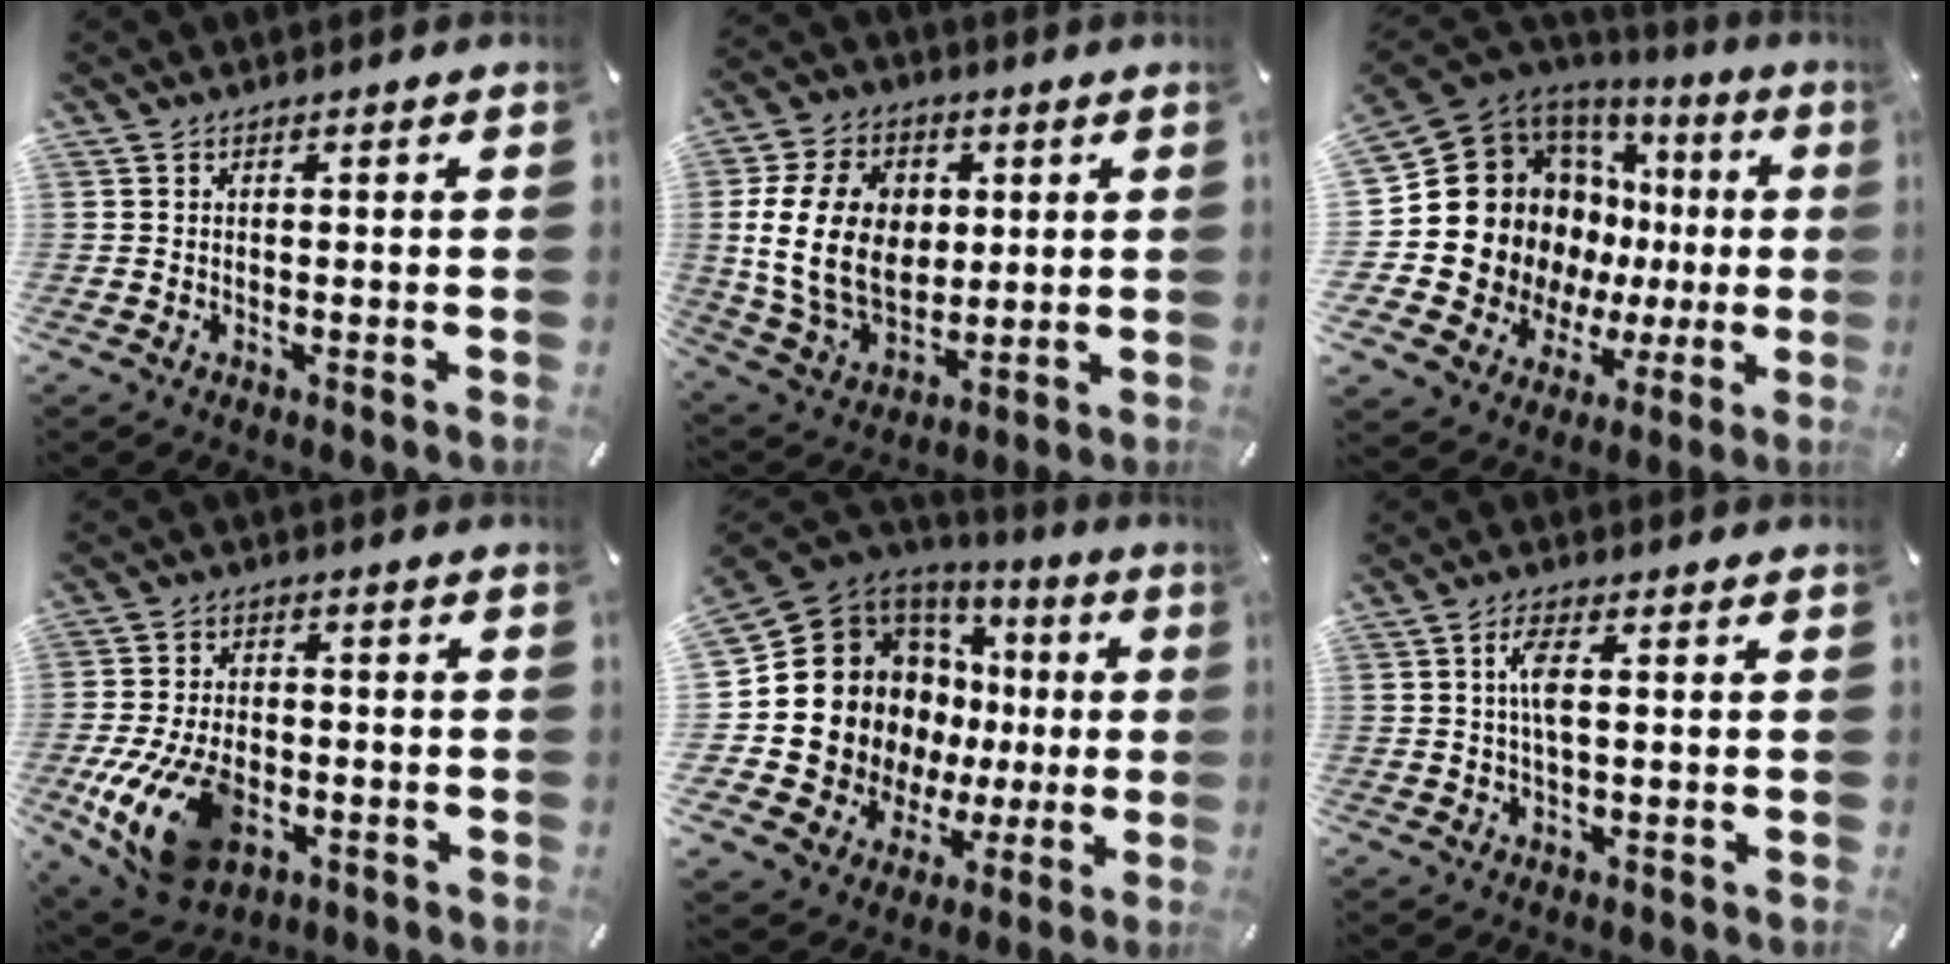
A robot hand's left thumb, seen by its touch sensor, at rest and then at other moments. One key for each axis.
{"total": 17.6, "fx": 1.8, "fy": 13.5, "fz": 11.1, "tx": -0.231, "ty": 0.006, "tz": 0.034}
{"total": 22.8, "fx": 2.1, "fy": 18.3, "fz": 13.5, "tx": -0.255, "ty": -0.046, "tz": 0.078}
{"total": 16.7, "fx": -5.6, "fy": 10.6, "fz": 11.6, "tx": -0.223, "ty": 0.020, "tz": -0.091}
{"total": 19.3, "fx": 2.0, "fy": 16.4, "fz": 10.1, "tx": -0.210, "ty": -0.042, "tz": 0.069}
{"total": 4.8, "fx": 0.5, "fy": 1.5, "fz": 4.5, "tx": -0.096, "ty": 0.002, "tz": 0.005}